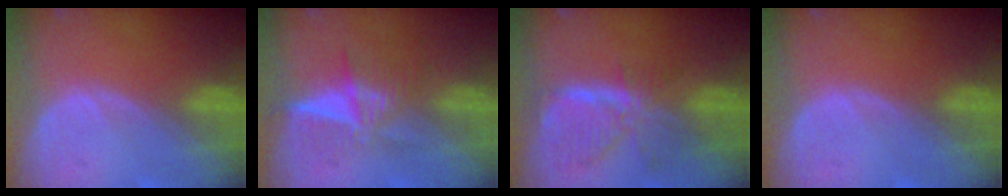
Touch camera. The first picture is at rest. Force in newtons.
{"total": 6.4, "press": 5.5, "slide": 3.3}
{"total": 7.8, "press": 7.0, "slide": 3.4}
{"total": 0.0}